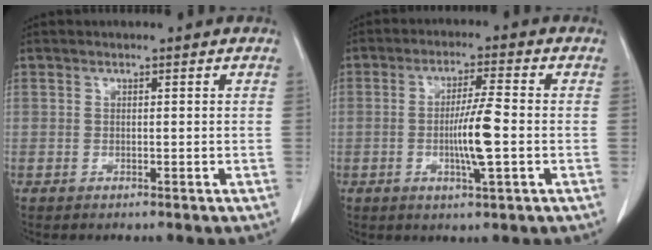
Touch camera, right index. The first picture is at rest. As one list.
[{"total": 7.0, "force": [-1.2, 0.1, 6.9], "torque": [-0.127, -0.007, -0.023]}]